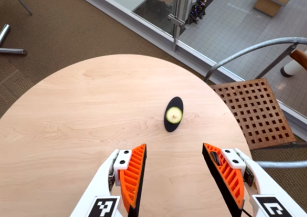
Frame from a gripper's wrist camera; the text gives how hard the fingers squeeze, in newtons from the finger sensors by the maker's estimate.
{"total": 0.0}